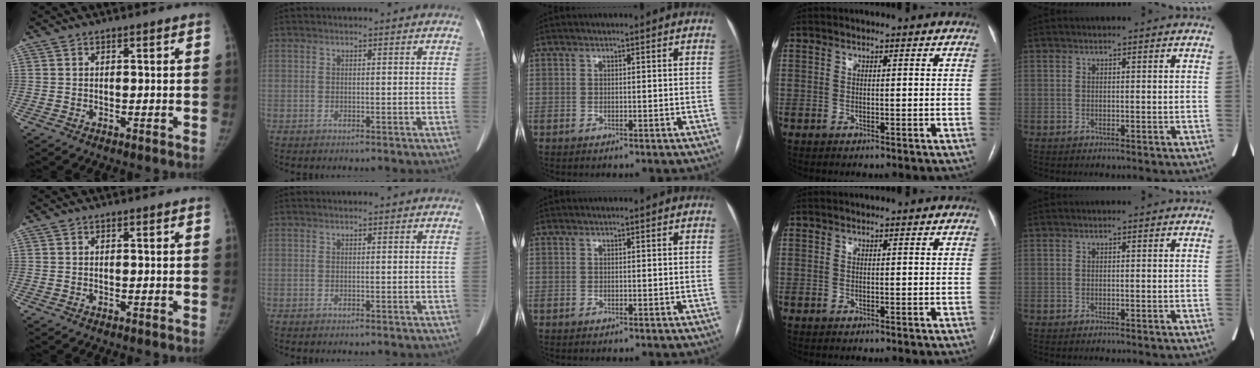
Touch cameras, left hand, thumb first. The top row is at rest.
{}